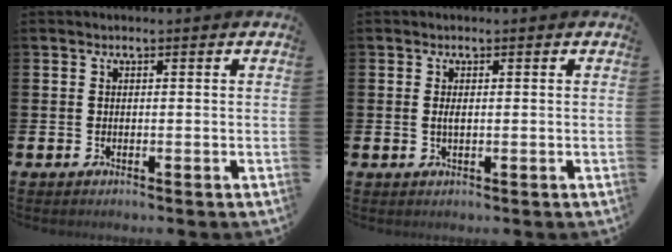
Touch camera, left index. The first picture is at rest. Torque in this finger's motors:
{"motor_torque": [0.56, -0.17, 0.22, 0.08]}